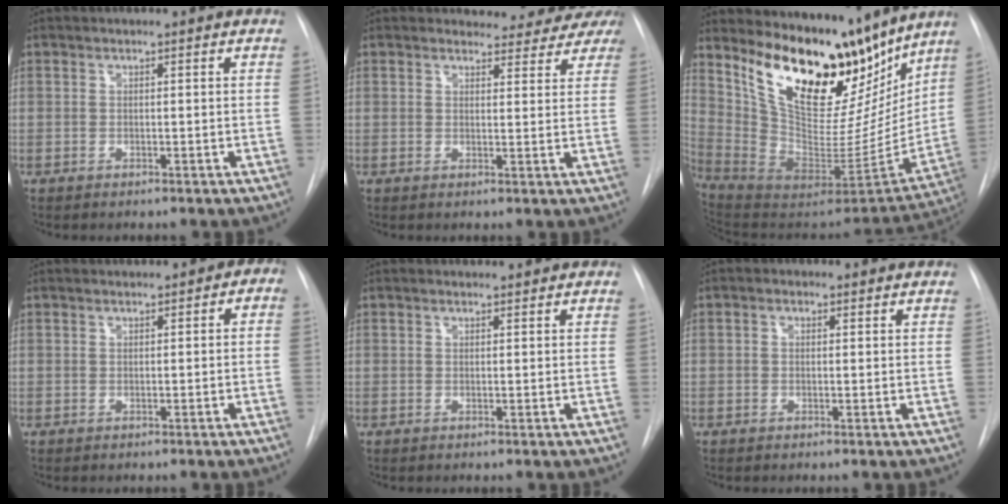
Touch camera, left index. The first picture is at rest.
{"total": 8.4, "force": [8.0, 2.5, 0.2], "torque": [0.026, -0.009, 0.066]}
{"total": 22.0, "force": [16.7, 8.5, 11.5], "torque": [-0.180, -0.033, 0.277]}
{"total": 2.2, "force": [0.1, 1.5, 1.5], "torque": [-0.015, 0.016, 0.001]}
{"total": 0.8, "force": [0.7, 0.3, 0.0], "torque": [-0.006, 0.006, 0.010]}
{"total": 1.0, "force": [0.2, 0.9, 0.4], "torque": [-0.007, 0.006, -0.001]}